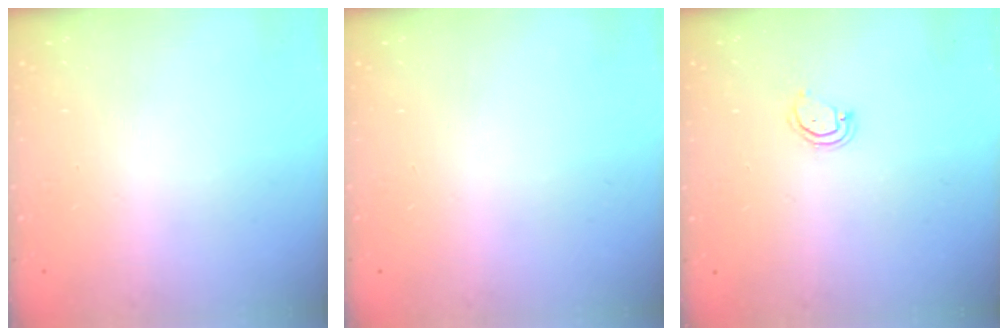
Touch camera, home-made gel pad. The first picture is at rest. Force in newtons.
{"total": 0.0}
{"total": 3.6, "press": 3.6, "slide": 0.2}